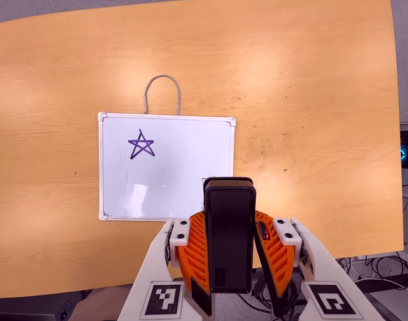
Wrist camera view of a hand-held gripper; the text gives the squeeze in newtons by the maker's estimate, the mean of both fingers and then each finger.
{"total": 6.9, "left": 5.3, "right": 8.5}